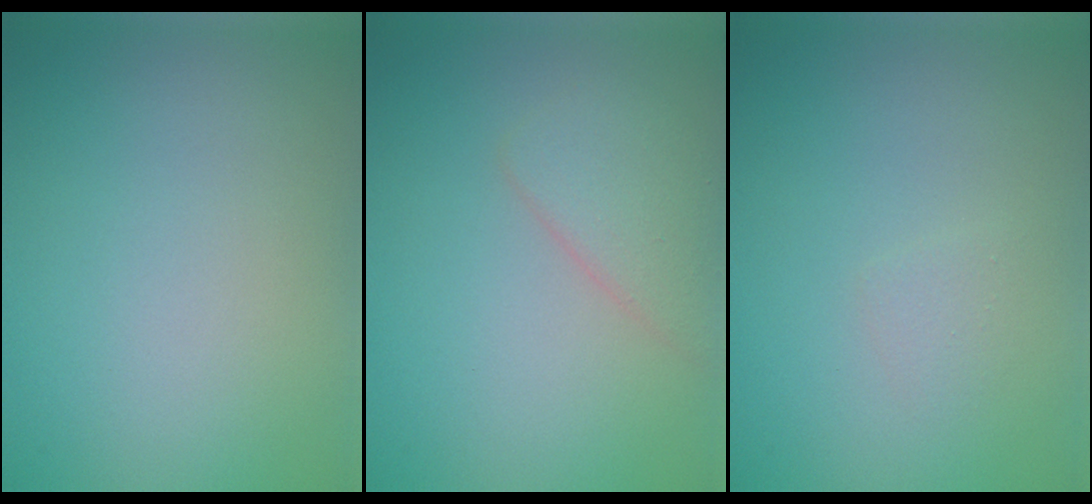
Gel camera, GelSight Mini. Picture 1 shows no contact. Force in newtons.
{"total": 2.6, "press": 2.6, "slide": 0.1}
{"total": 0.8, "press": 0.8, "slide": 0.0}